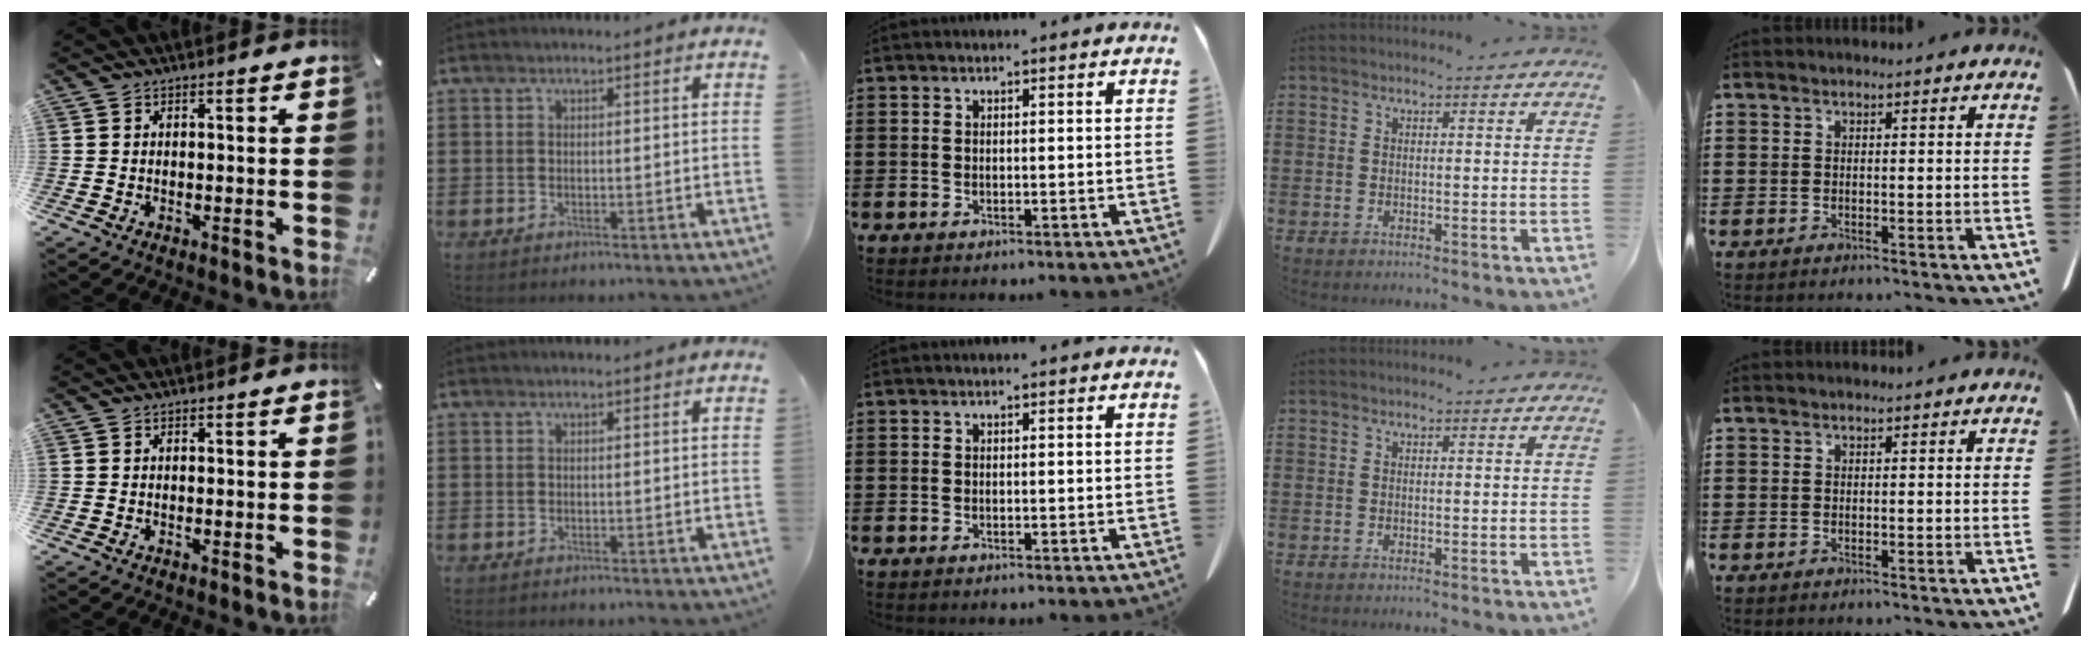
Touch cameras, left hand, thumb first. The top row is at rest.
{}